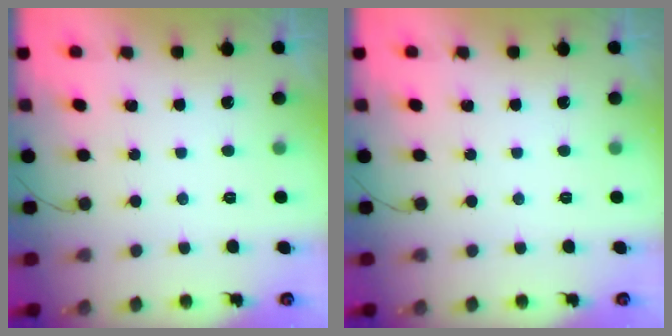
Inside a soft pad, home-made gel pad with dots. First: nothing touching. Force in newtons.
{"total": 0.0}